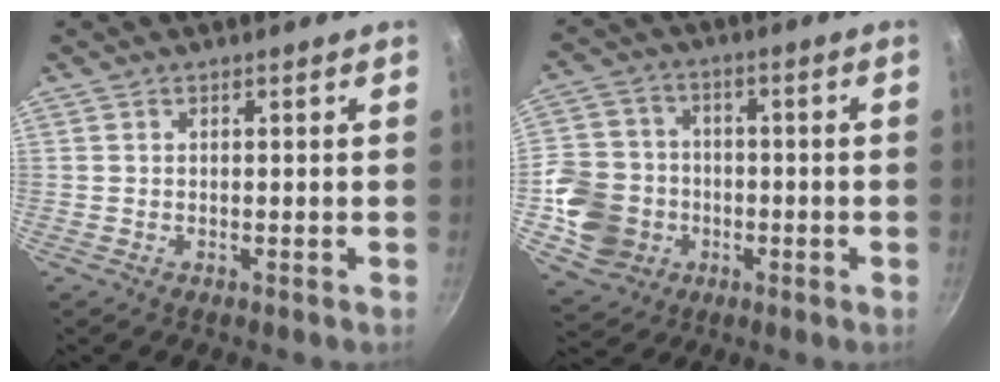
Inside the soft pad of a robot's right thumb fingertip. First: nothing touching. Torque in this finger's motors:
{"motor_torque": [2.56, 2.45, 0.61, -0.41, 0.16]}